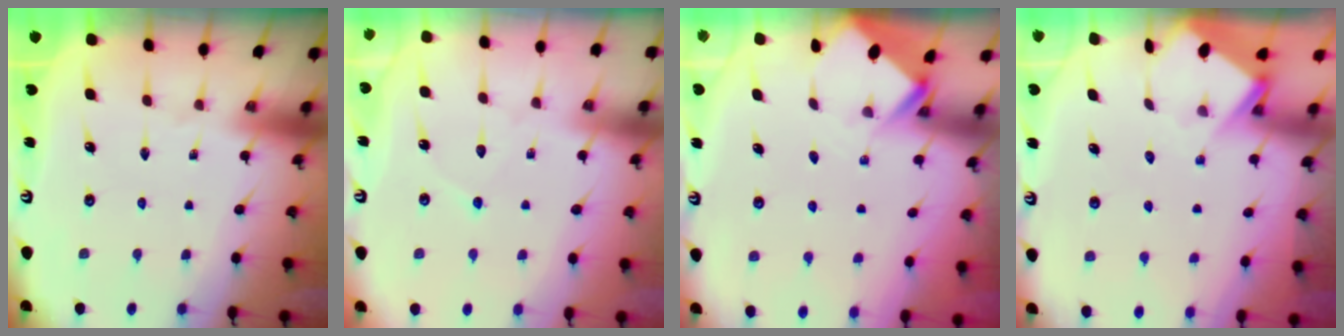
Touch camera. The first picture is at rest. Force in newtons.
{"total": 4.5, "press": 4.5, "slide": 0.6}
{"total": 2.7, "press": 2.7, "slide": 0.2}
{"total": 3.9, "press": 3.9, "slide": 0.4}